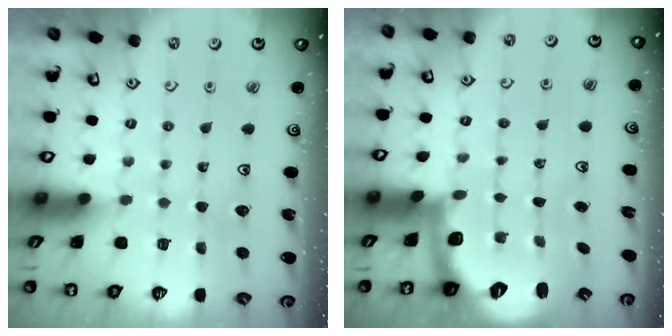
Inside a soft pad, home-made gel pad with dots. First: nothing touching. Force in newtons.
{"total": 2.5, "press": 2.0, "slide": 1.6}